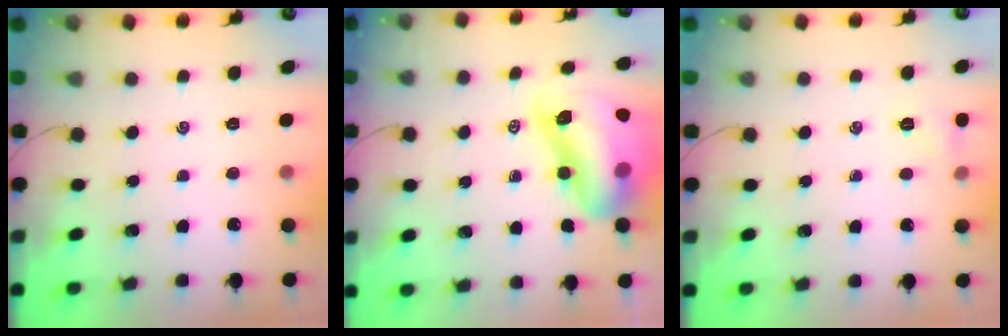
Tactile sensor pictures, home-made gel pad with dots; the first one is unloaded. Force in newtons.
{"total": 16.0, "press": 15.4, "slide": 4.4}
{"total": 4.1, "press": 3.9, "slide": 1.2}